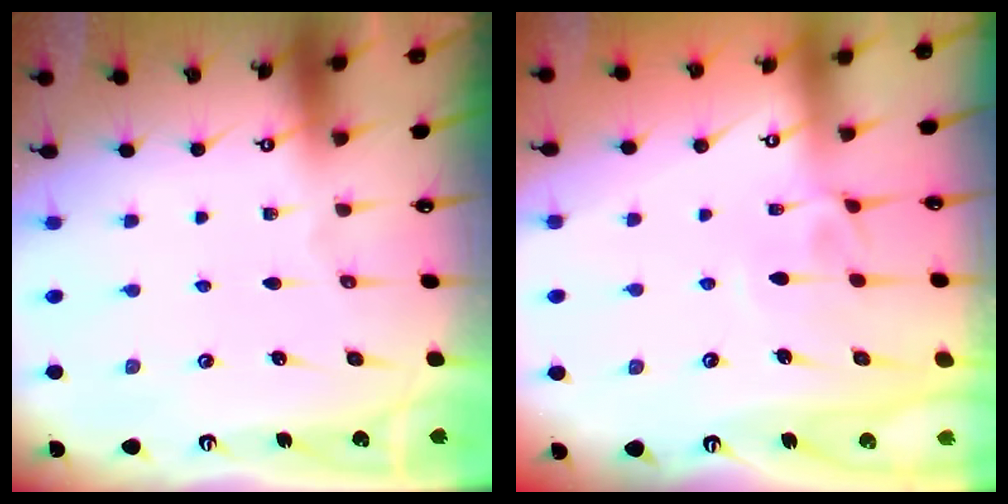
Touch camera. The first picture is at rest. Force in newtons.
{"total": 0.9, "press": 0.2, "slide": 0.8}